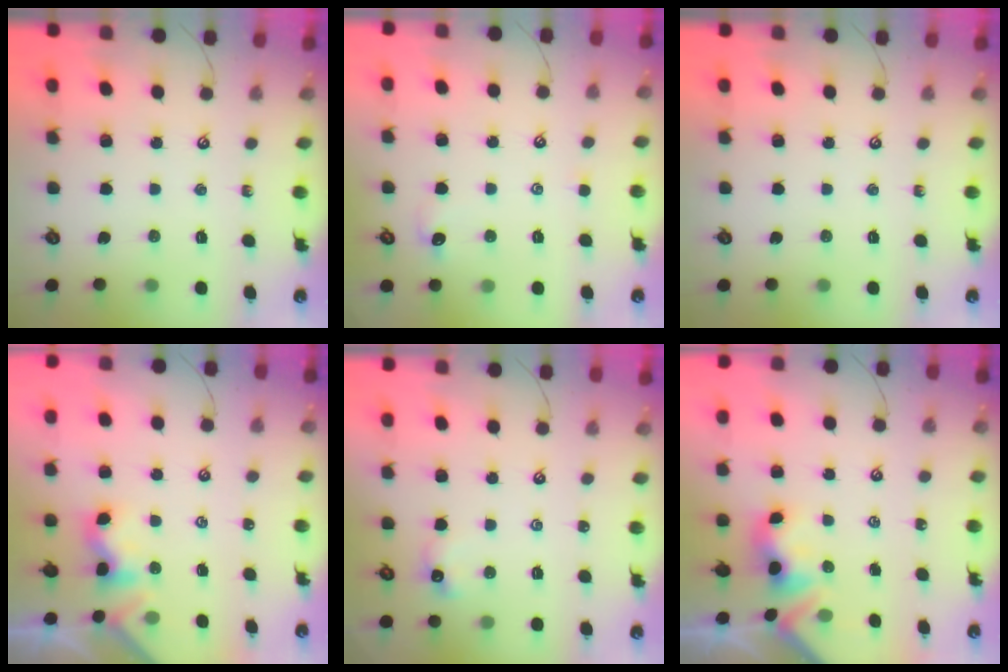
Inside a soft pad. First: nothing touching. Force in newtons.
{"total": 1.9, "press": 1.8, "slide": 0.4}
{"total": 0.0}
{"total": 2.3, "press": 2.3, "slide": 0.3}
{"total": 2.2, "press": 2.1, "slide": 0.7}
{"total": 3.2, "press": 3.2, "slide": 0.2}